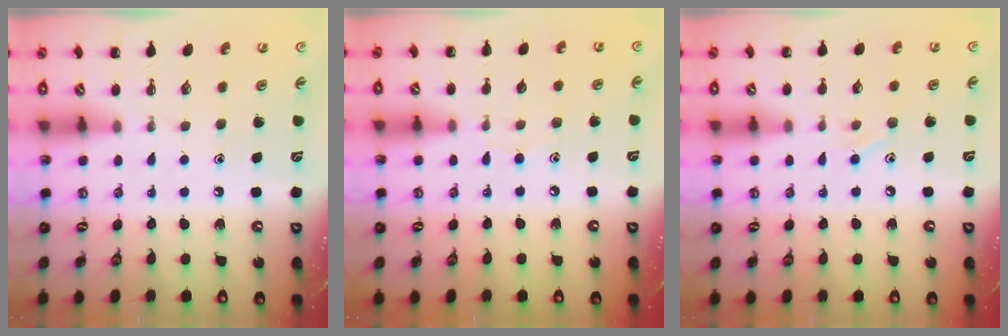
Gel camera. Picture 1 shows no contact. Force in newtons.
{"total": 4.2, "press": 3.8, "slide": 1.7}
{"total": 6.2, "press": 6.0, "slide": 1.7}